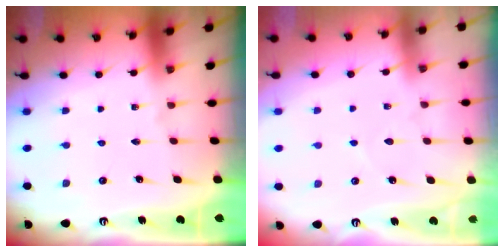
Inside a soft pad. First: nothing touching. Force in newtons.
{"total": 4.6, "press": 4.6, "slide": 0.6}